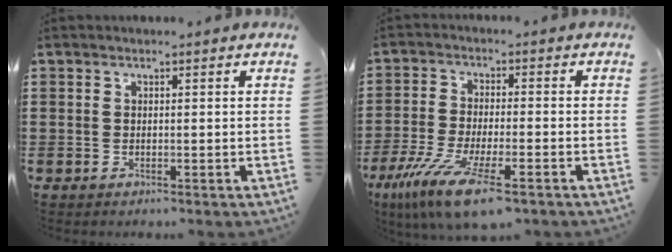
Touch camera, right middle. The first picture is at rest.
{"total": 10.5, "force": [-6.8, 2.0, 7.7], "torque": [-0.164, -0.007, -0.129]}